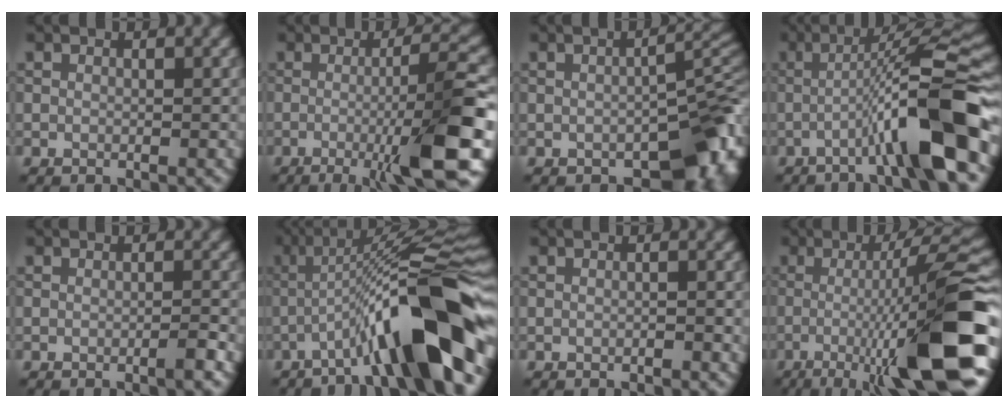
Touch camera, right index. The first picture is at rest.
{"total": 9.5, "force": [-2.6, 1.0, 9.1], "torque": [-0.126, 0.007, -0.050]}
{"total": 7.8, "force": [-3.6, 4.1, 5.6], "torque": [-0.051, -0.011, -0.043]}
{"total": 10.5, "force": [-3.4, 1.2, 9.8], "torque": [-0.132, 0.024, -0.062]}
{"total": 1.4, "force": [-0.7, 0.1, 1.3], "torque": [-0.017, 0.003, -0.016]}
{"total": 12.8, "force": [-5.1, 2.0, 11.5], "torque": [-0.170, 0.024, -0.083]}
{"total": 0.6, "force": [-0.3, 0.1, 0.5], "torque": [-0.009, 0.000, -0.008]}
{"total": 13.1, "force": [-3.7, 1.7, 12.5], "torque": [-0.164, 0.018, -0.061]}